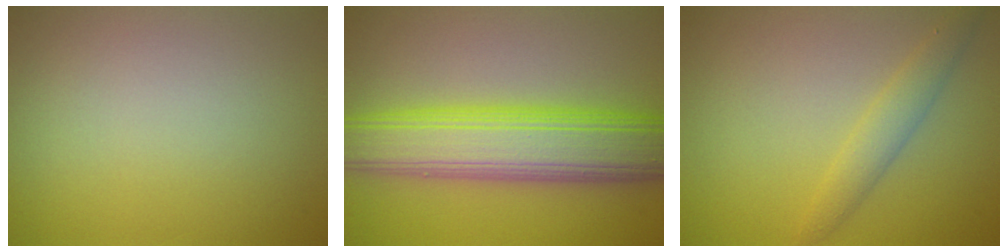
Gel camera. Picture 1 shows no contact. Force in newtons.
{"total": 9.3, "press": 9.3, "slide": 0.5}
{"total": 2.2, "press": 2.2, "slide": 0.1}